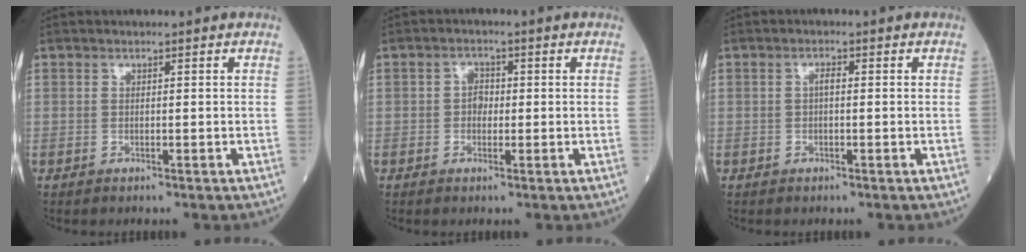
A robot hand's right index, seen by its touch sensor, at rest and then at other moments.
{"total": 2.1, "force": [-0.2, 1.7, 1.3], "torque": [-0.016, 0.007, -0.006]}
{"total": 1.1, "force": [0.0, 0.4, 1.0], "torque": [-0.020, 0.002, -0.002]}